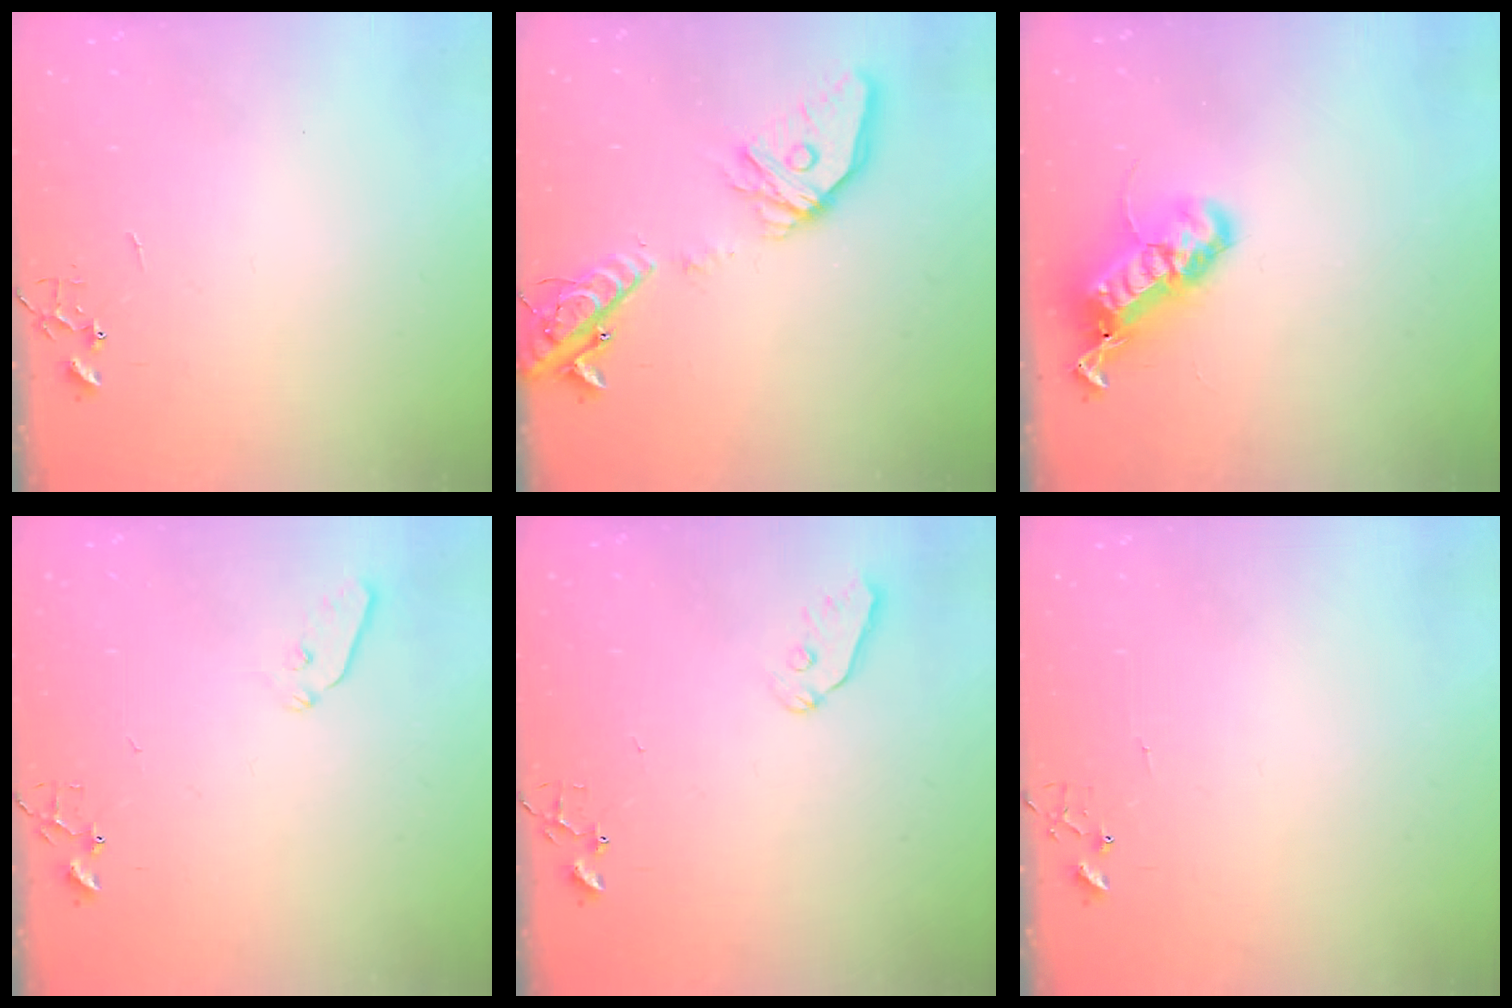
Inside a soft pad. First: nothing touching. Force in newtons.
{"total": 20.2, "press": 20.0, "slide": 3.0}
{"total": 21.0, "press": 21.0, "slide": 0.4}
{"total": 5.0, "press": 5.0, "slide": 0.6}
{"total": 6.7, "press": 6.7, "slide": 0.8}
{"total": 3.6, "press": 3.6, "slide": 0.4}